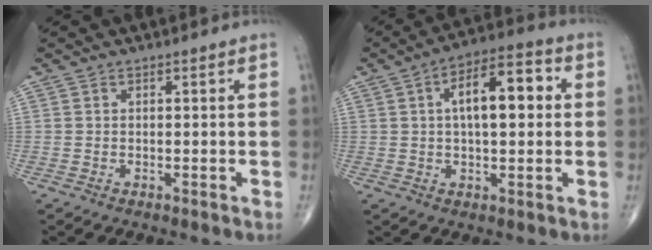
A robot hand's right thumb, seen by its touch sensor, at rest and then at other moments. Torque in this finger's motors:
{"motor_torque": [0.90, 3.56, 1.42, 0.39, 0.13]}